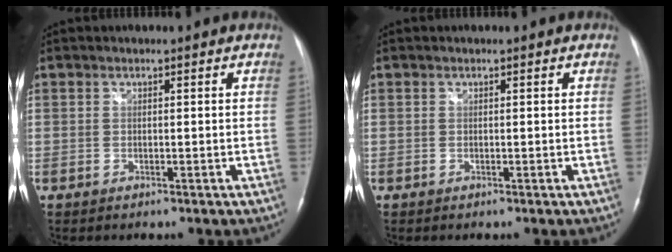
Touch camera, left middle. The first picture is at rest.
{"total": 0.0}